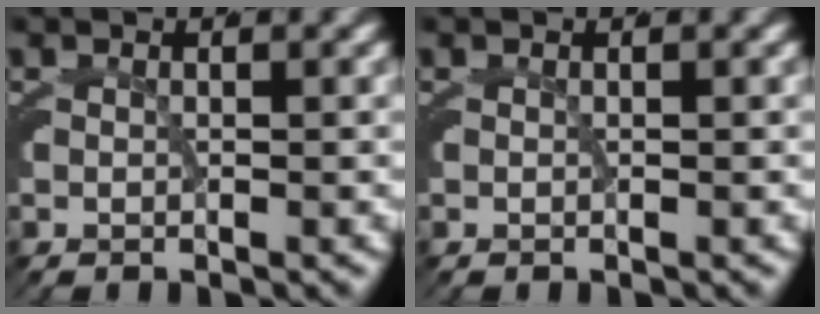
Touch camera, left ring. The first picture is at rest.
{"total": 0.0}